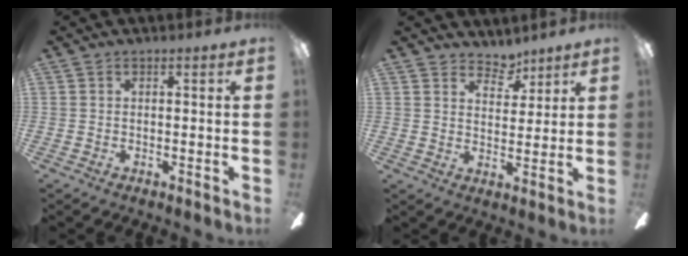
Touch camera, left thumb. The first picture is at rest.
{"total": 5.5, "force": [4.8, 2.6, 1.2], "torque": [-0.007, -0.034, 0.084]}